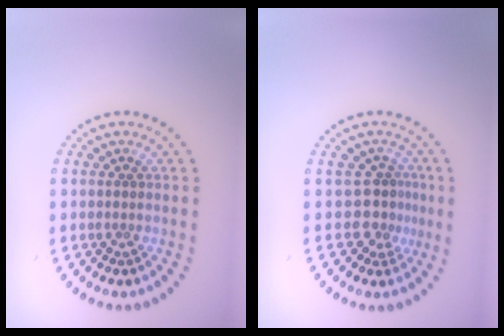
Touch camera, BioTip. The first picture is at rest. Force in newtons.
{"total": 2.7, "press": 1.9, "slide": 1.9}